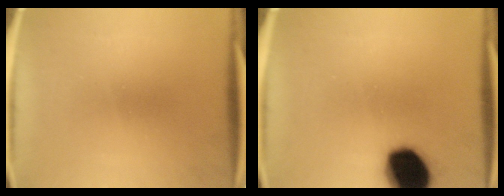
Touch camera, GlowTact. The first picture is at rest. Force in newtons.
{"total": 16.5}